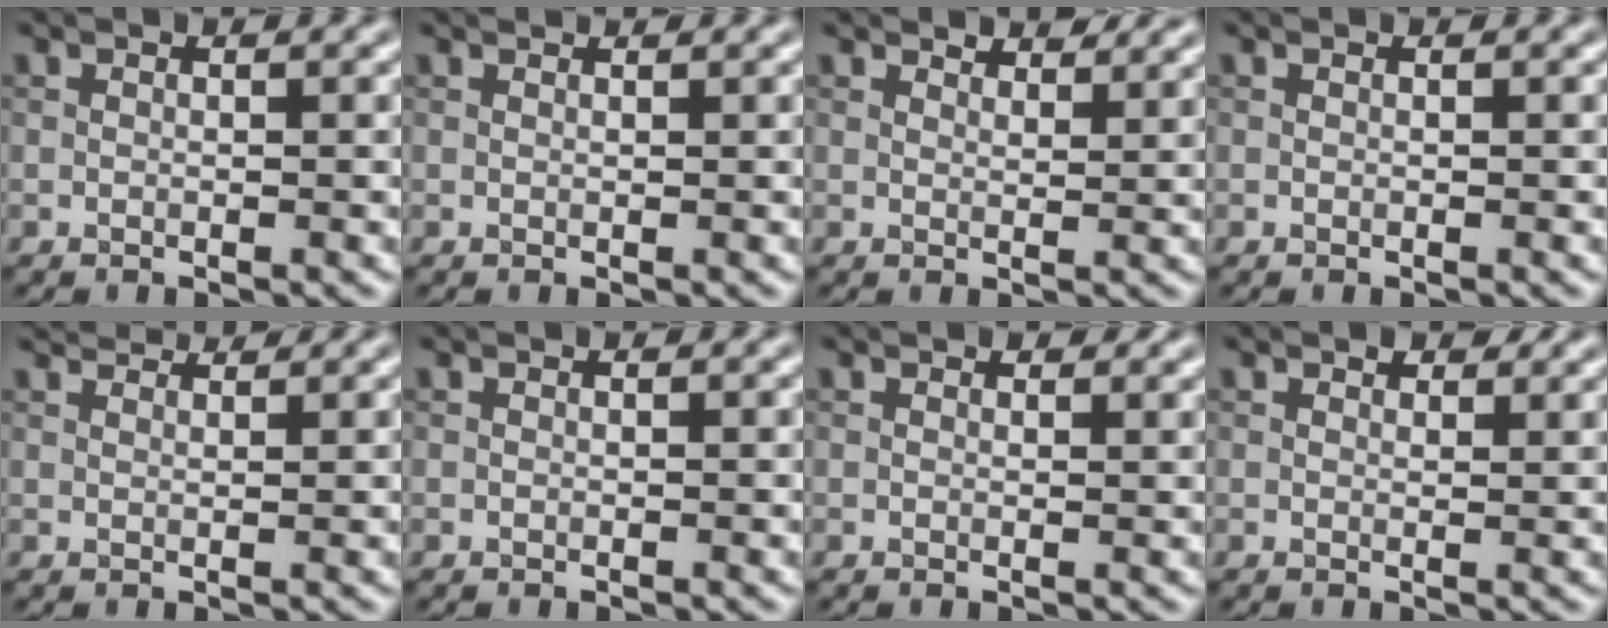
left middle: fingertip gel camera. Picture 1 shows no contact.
{"total": 1.2, "force": [1.2, 0.1, 0.3], "torque": [-0.014, -0.003, 0.009]}
{"total": 2.8, "force": [2.6, 0.6, 0.8], "torque": [-0.016, 0.000, 0.036]}
{"total": 0.0}
{"total": 3.4, "force": [3.1, 0.6, 1.3], "torque": [-0.017, 0.003, 0.035]}
{"total": 0.0}
{"total": 1.0, "force": [0.9, 0.4, 0.3], "torque": [-0.006, -0.002, 0.011]}
{"total": 1.5, "force": [1.2, 0.7, 0.6], "torque": [-0.009, -0.001, 0.019]}